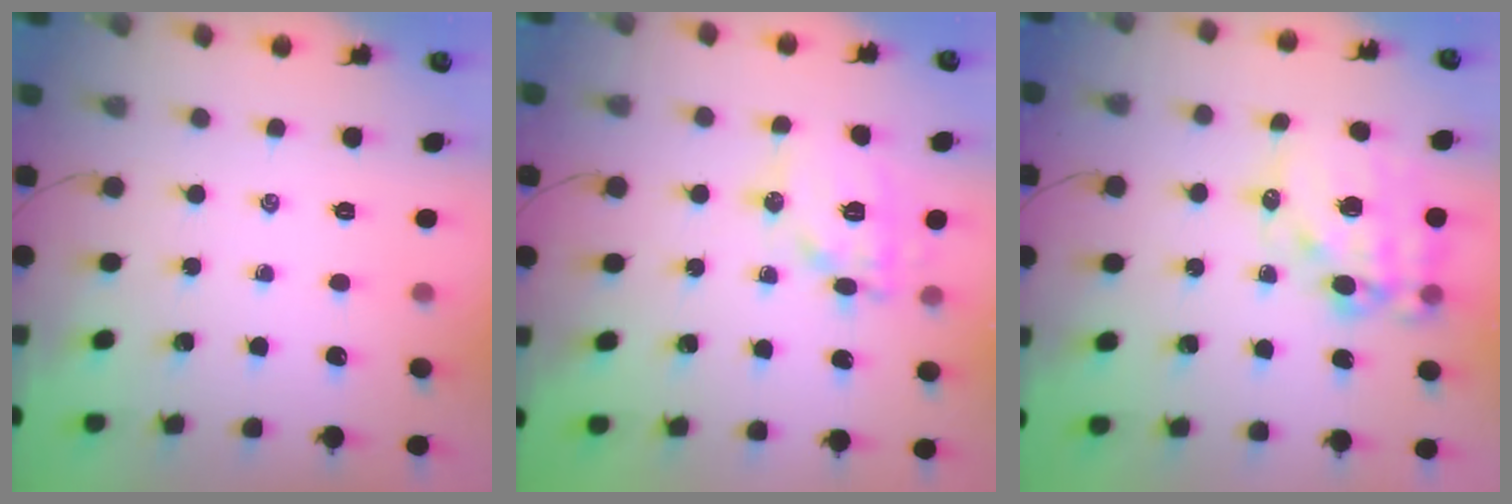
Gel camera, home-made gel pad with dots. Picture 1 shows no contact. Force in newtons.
{"total": 14.3, "press": 14.3, "slide": 0.9}
{"total": 17.5, "press": 17.1, "slide": 4.0}